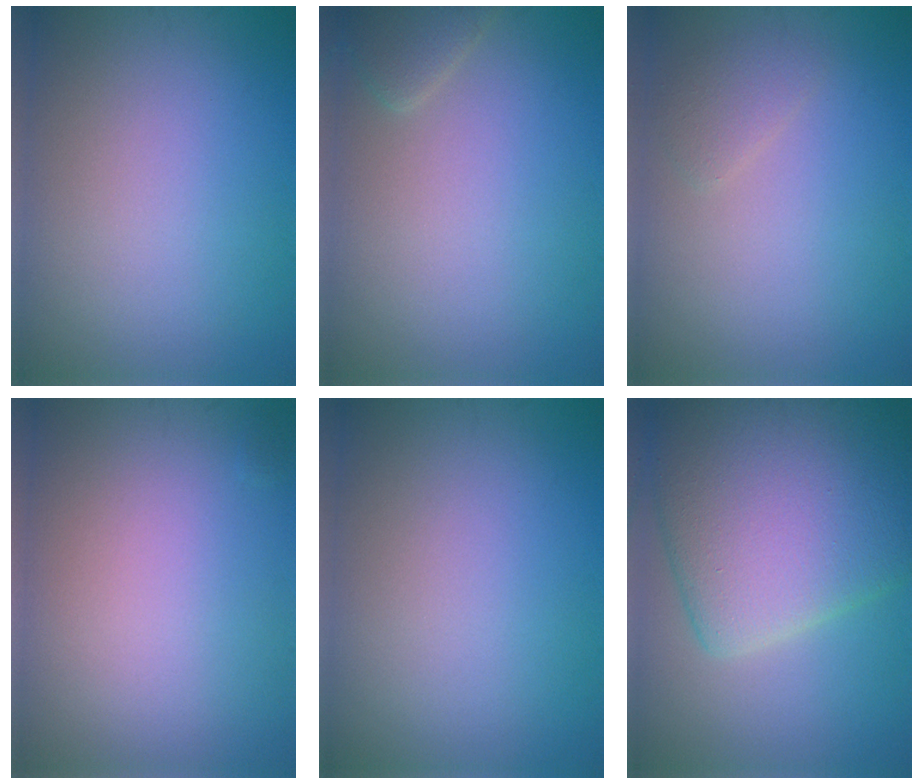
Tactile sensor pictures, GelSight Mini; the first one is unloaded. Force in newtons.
{"total": 1.7, "press": 1.7, "slide": 0.1}
{"total": 1.3, "press": 1.3, "slide": 0.1}
{"total": 0.0}
{"total": 0.0}
{"total": 13.0, "press": 13.0, "slide": 0.5}